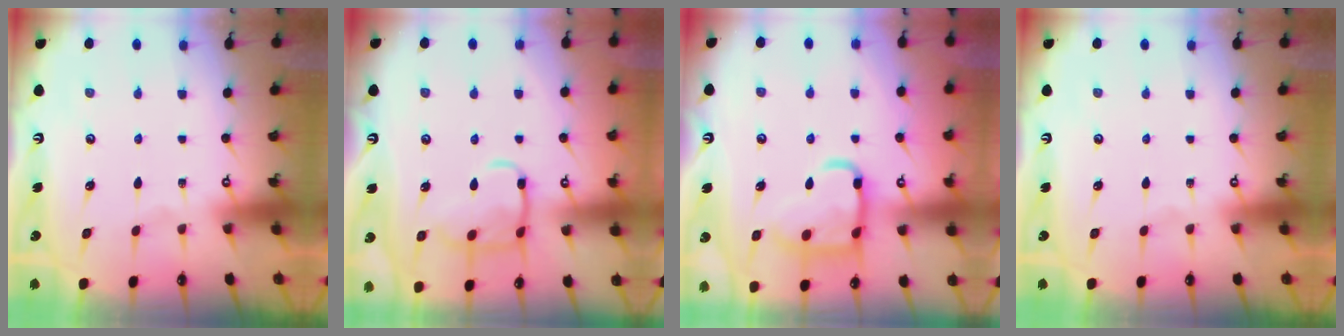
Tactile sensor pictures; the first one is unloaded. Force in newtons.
{"total": 12.2, "press": 12.2, "slide": 0.9}
{"total": 15.4, "press": 15.3, "slide": 1.4}
{"total": 0.0}